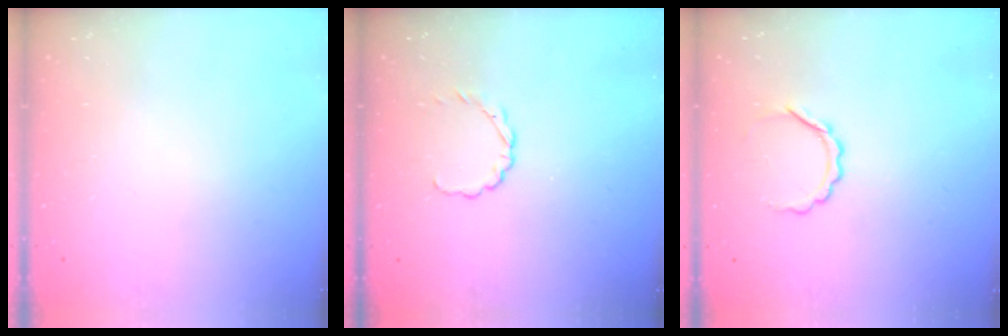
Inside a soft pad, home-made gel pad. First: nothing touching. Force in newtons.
{"total": 2.4, "press": 2.2, "slide": 0.9}
{"total": 4.5, "press": 4.5, "slide": 0.4}